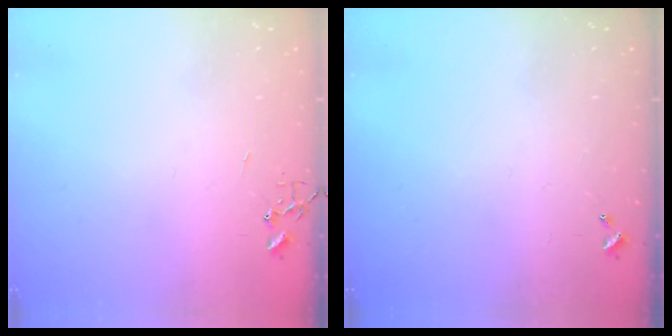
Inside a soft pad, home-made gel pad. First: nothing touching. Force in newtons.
{"total": 0.0}